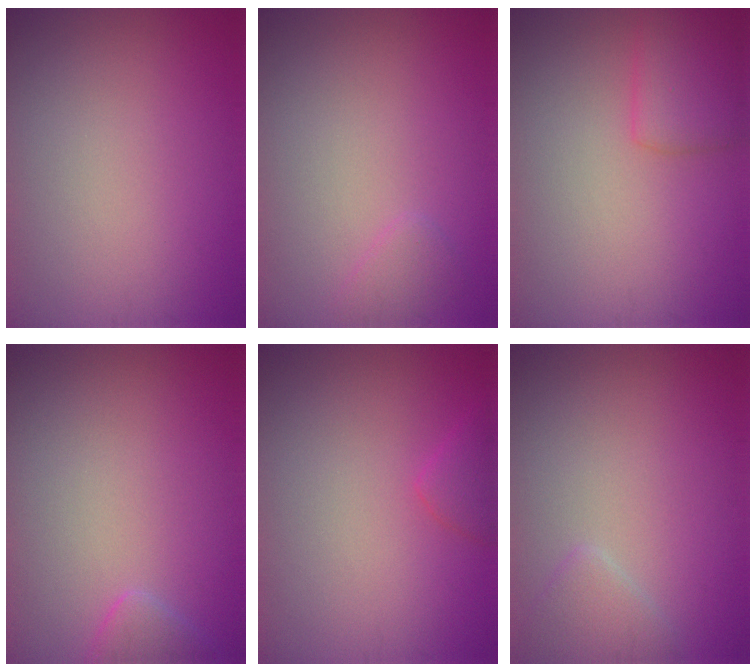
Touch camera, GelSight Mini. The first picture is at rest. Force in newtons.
{"total": 1.0, "press": 1.0, "slide": 0.1}
{"total": 2.7, "press": 2.7, "slide": 0.0}
{"total": 1.5, "press": 1.5, "slide": 0.2}
{"total": 1.7, "press": 1.7, "slide": 0.1}
{"total": 1.6, "press": 1.6, "slide": 0.1}